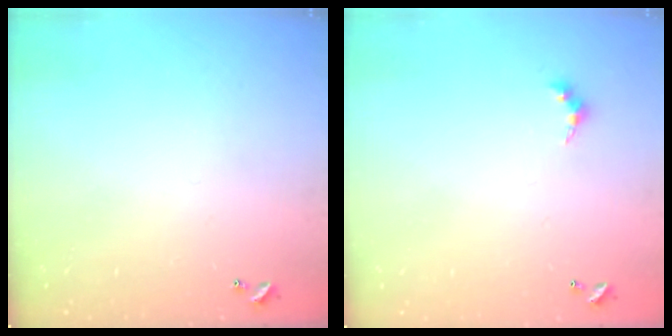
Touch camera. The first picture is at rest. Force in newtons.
{"total": 3.0, "press": 2.9, "slide": 0.5}